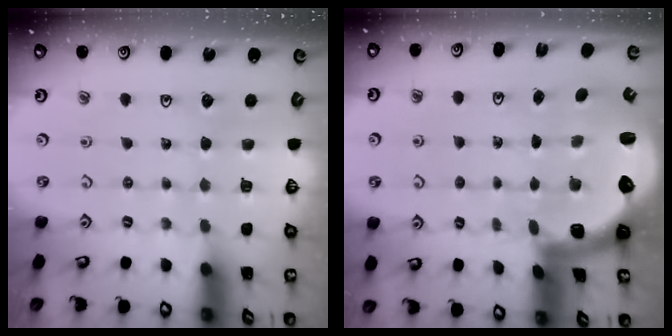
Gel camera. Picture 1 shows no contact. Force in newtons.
{"total": 2.8, "press": 2.4, "slide": 1.4}